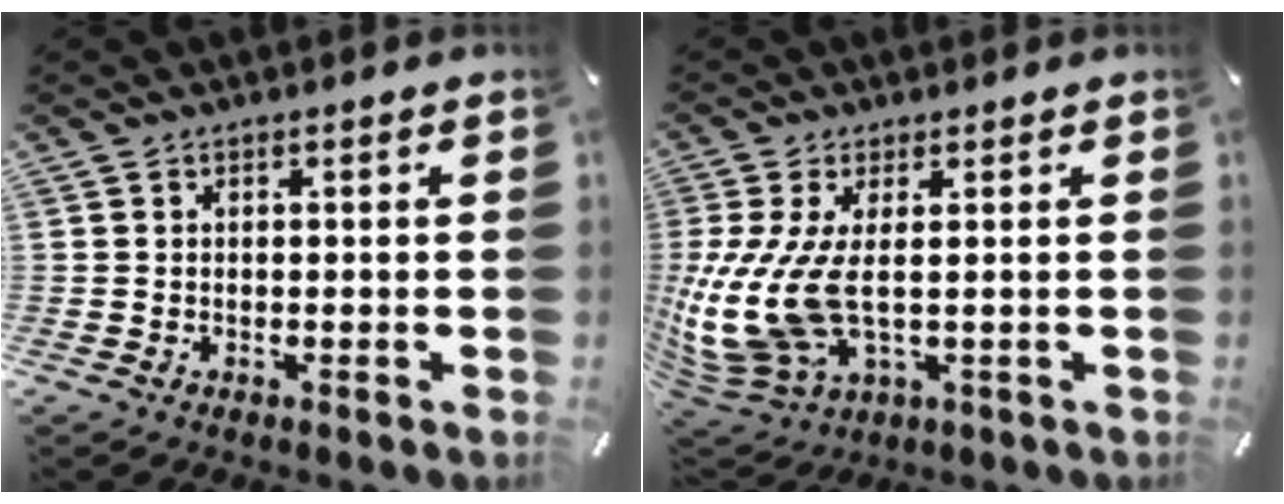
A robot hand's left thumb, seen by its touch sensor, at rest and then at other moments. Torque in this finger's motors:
{"motor_torque": [0.45, 1.53, 2.76, 0.00, 1.04]}